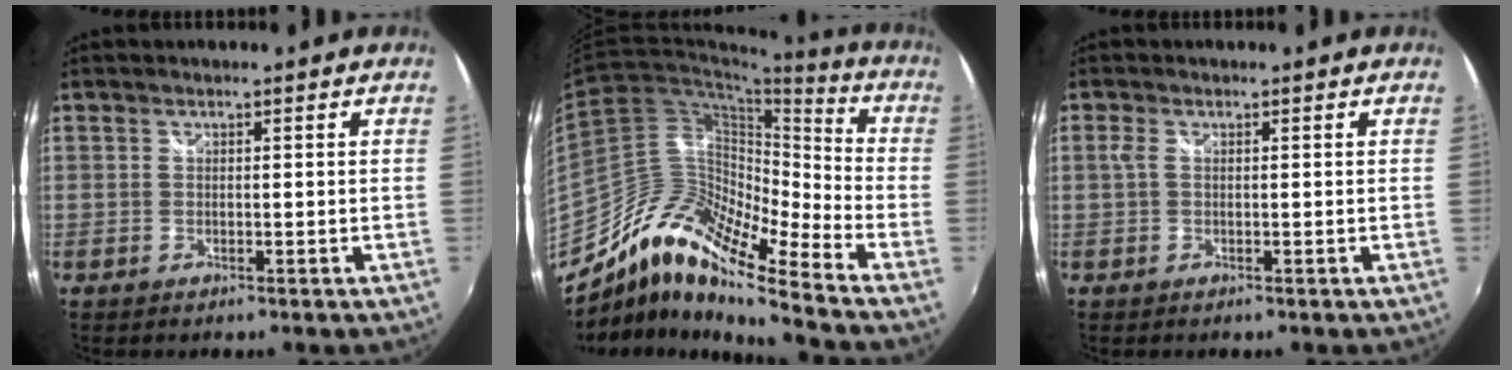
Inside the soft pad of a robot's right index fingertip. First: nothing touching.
{"total": 11.8, "force": [-9.3, 2.0, 6.9], "torque": [-0.114, 0.016, -0.197]}
{"total": 1.3, "force": [0.1, 0.5, 1.2], "torque": [-0.027, 0.002, -0.001]}